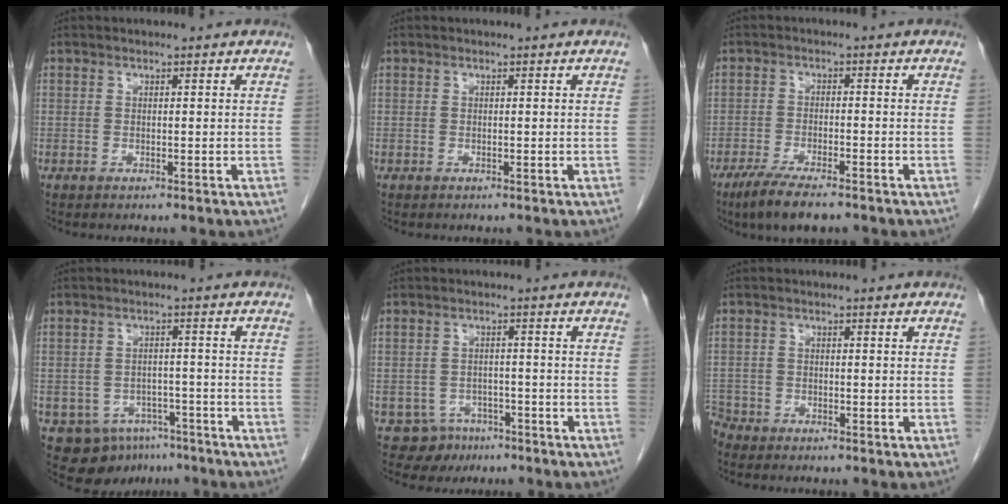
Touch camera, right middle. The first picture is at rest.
{"total": 0.0}
{"total": 7.5, "force": [-5.5, 1.9, 4.7], "torque": [-0.078, -0.013, -0.087]}
{"total": 8.0, "force": [-5.2, 5.6, 2.5], "torque": [-0.034, 0.009, -0.069]}
{"total": 4.5, "force": [-3.0, 3.4, -0.1], "torque": [0.009, 0.010, -0.040]}
{"total": 3.7, "force": [-3.4, 1.3, 0.0], "torque": [-0.004, -0.005, -0.068]}